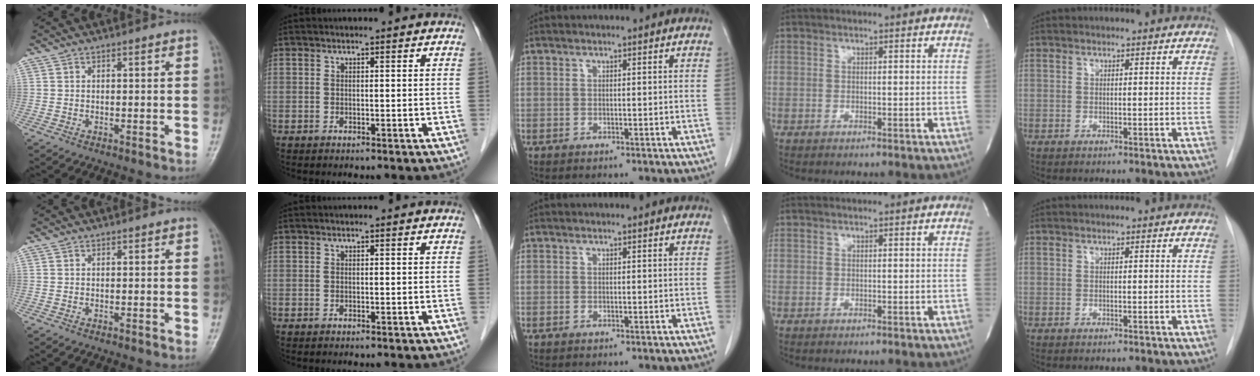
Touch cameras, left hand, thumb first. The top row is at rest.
{}